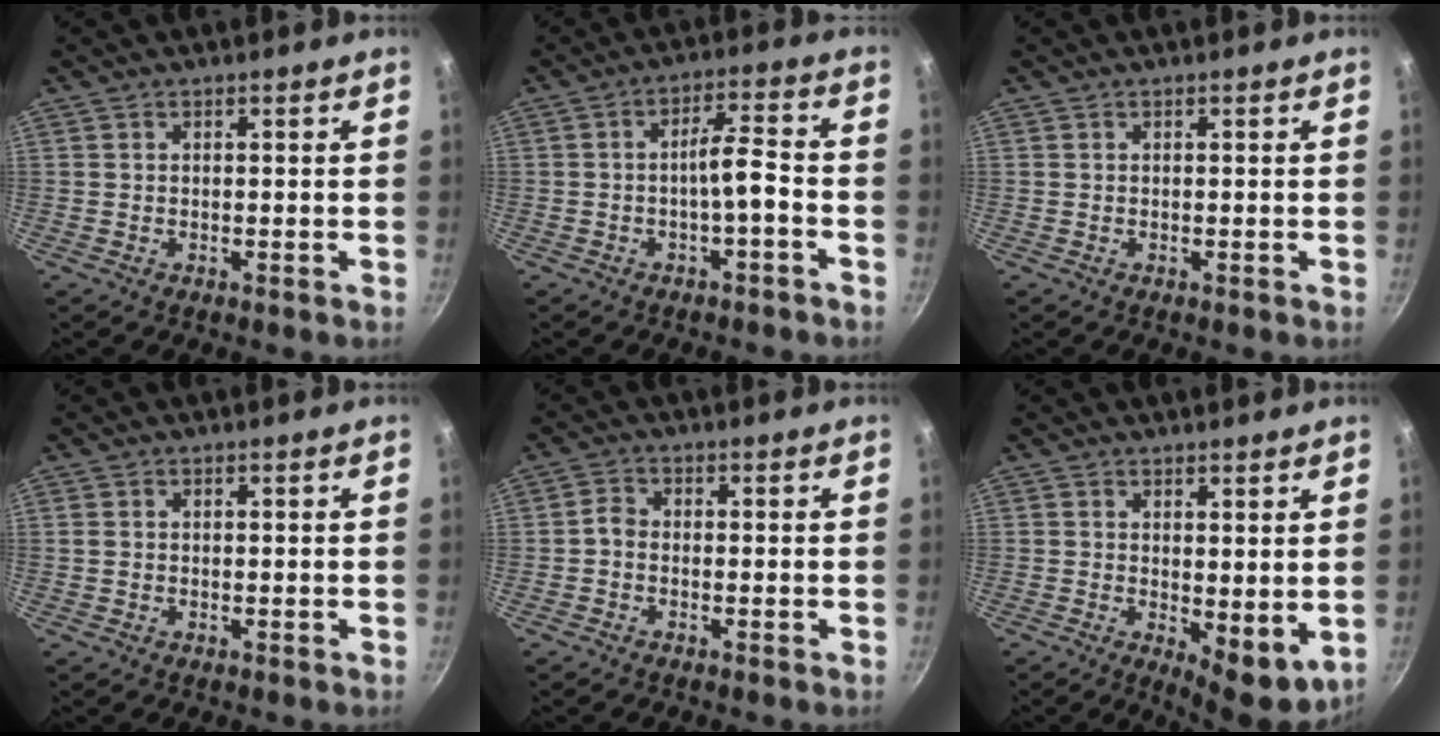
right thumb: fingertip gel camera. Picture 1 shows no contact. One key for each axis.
{"total": 5.6, "fx": -2.5, "fy": 1.2, "fz": 4.8, "tx": -0.089, "ty": 0.034, "tz": -0.036}
{"total": 0.0}
{"total": 0.9, "fx": 0.1, "fy": 0.7, "fz": 0.4, "tx": -0.008, "ty": 0.003, "tz": 0.002}
{"total": 2.0, "fx": -0.9, "fy": 1.4, "fz": 1.1, "tx": -0.026, "ty": 0.014, "tz": -0.024}
{"total": 7.2, "fx": 0.7, "fy": 3.2, "fz": 6.4, "tx": -0.078, "ty": -0.020, "tz": 0.018}